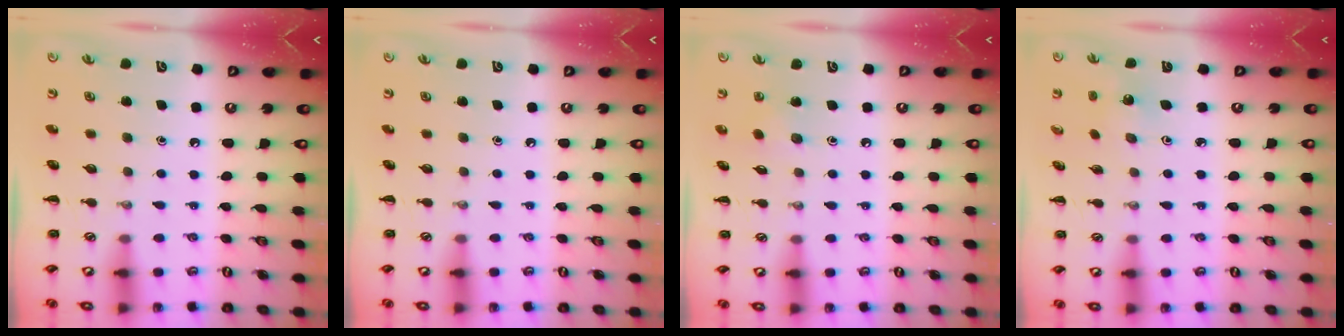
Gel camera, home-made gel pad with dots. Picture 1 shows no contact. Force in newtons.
{"total": 0.0}
{"total": 4.0, "press": 3.8, "slide": 1.2}
{"total": 1.6, "press": 1.5, "slide": 0.6}